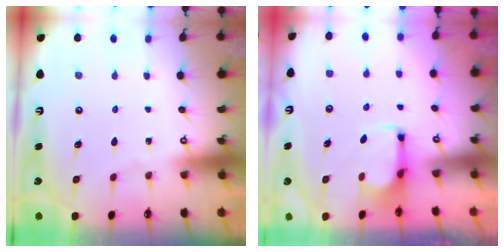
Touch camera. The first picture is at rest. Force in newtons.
{"total": 2.6, "press": 2.5, "slide": 0.9}